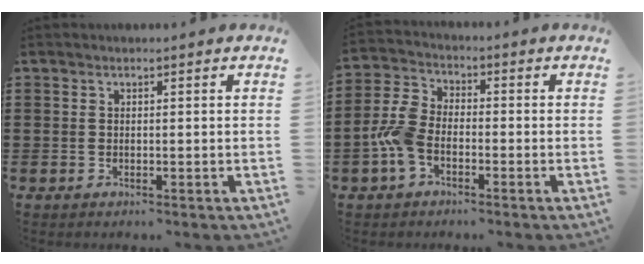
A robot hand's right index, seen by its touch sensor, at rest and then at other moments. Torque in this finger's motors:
{"motor_torque": [1.50, -0.64, 0.77, 0.20]}